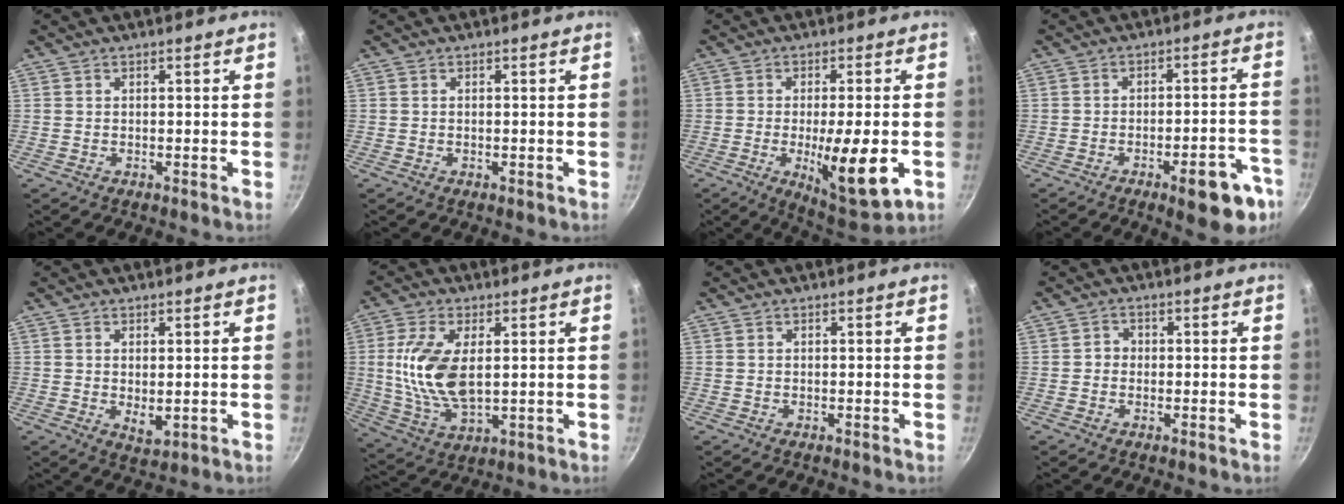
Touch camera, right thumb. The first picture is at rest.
{"total": 0.0}
{"total": 13.8, "force": [-3.4, 3.6, 12.9], "torque": [-0.190, -0.001, -0.043]}
{"total": 12.0, "force": [-6.2, 4.3, 9.3], "torque": [-0.078, 0.039, -0.073]}
{"total": 3.5, "force": [0.2, 1.8, 3.1], "torque": [-0.048, -0.011, 0.009]}
{"total": 12.5, "force": [1.6, 6.2, 10.7], "torque": [-0.209, -0.008, 0.035]}
{"total": 0.0}
{"total": 1.8, "force": [-0.3, 1.6, 0.7], "torque": [-0.004, 0.007, -0.009]}